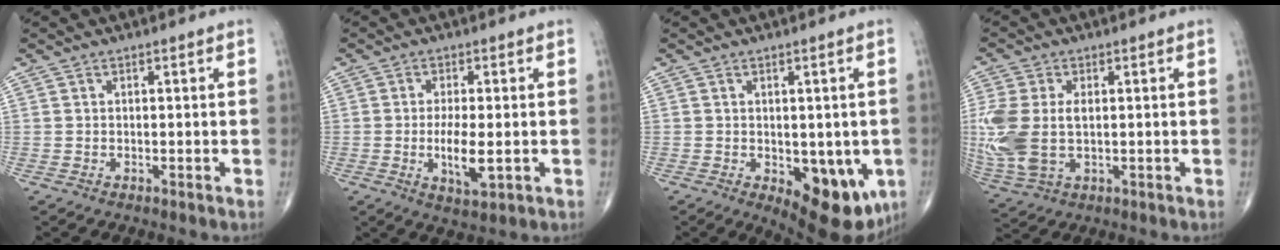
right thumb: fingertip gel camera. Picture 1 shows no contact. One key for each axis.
{"total": 6.7, "fx": -1.1, "fy": 2.2, "fz": 6.2, "tx": -0.116, "ty": -0.014, "tz": -0.018}
{"total": 13.2, "fx": -3.7, "fy": 6.5, "fz": 10.8, "tx": -0.116, "ty": -0.016, "tz": -0.035}
{"total": 14.0, "fx": 0.1, "fy": 8.6, "fz": 11.0, "tx": -0.290, "ty": -0.004, "tz": 0.013}